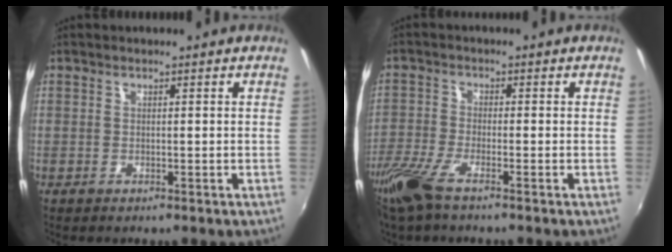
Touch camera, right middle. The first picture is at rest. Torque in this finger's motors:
{"motor_torque": [1.15, -0.97, 0.49, 0.15]}